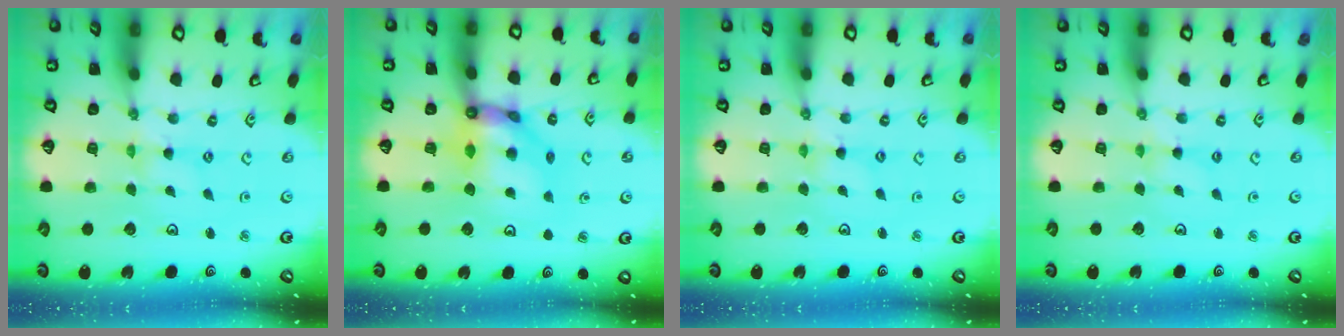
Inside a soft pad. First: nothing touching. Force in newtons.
{"total": 10.4, "press": 10.3, "slide": 1.3}
{"total": 1.7, "press": 1.7, "slide": 0.2}
{"total": 2.3, "press": 2.3, "slide": 0.3}